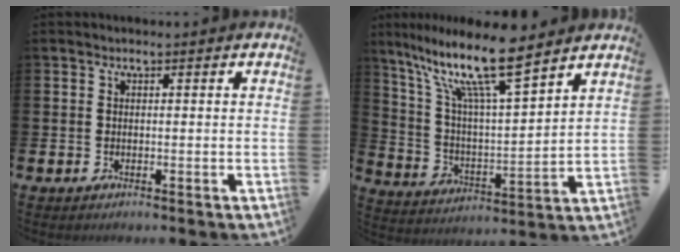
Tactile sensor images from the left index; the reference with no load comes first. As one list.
[{"total": 13.4, "force": [10.4, 2.4, 8.2], "torque": [-0.176, -0.052, 0.176]}]